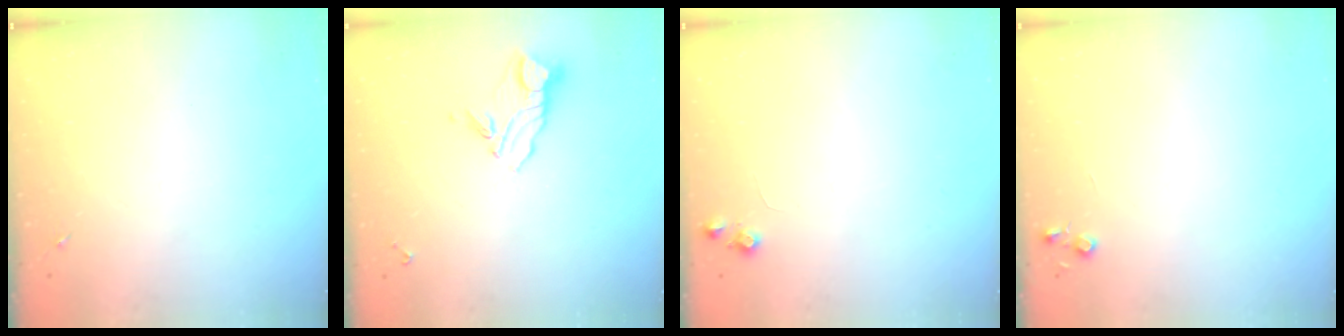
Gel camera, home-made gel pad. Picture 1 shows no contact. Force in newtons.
{"total": 8.5, "press": 8.4, "slide": 0.9}
{"total": 5.7, "press": 5.6, "slide": 0.9}
{"total": 4.4, "press": 4.3, "slide": 0.5}